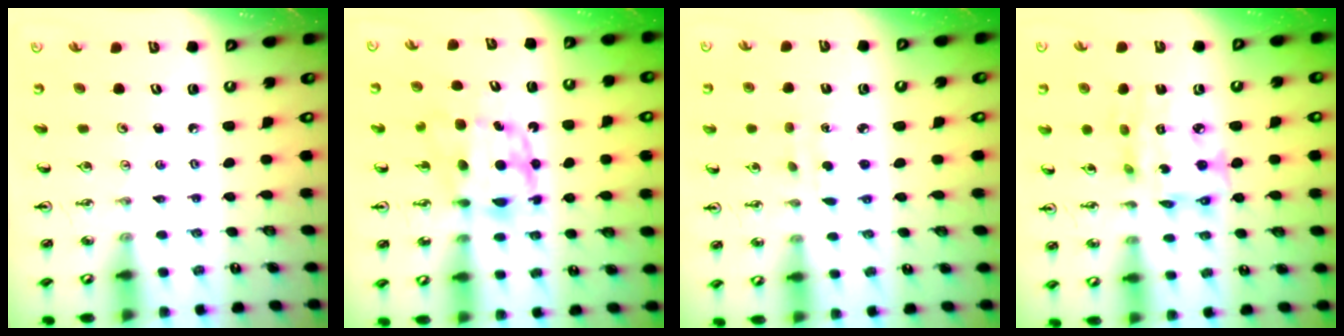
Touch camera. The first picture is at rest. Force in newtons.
{"total": 7.1, "press": 7.1, "slide": 0.4}
{"total": 3.6, "press": 3.5, "slide": 0.9}
{"total": 13.3, "press": 13.2, "slide": 1.5}